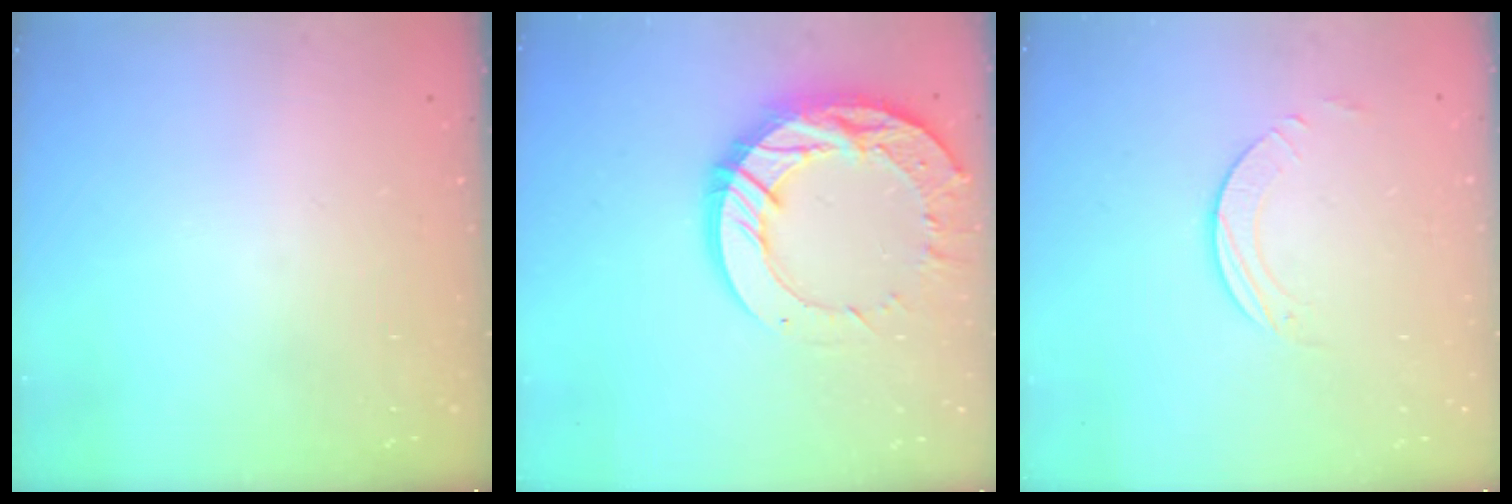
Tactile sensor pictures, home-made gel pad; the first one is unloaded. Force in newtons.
{"total": 20.2, "press": 20.1, "slide": 1.8}
{"total": 2.3, "press": 2.3, "slide": 0.2}